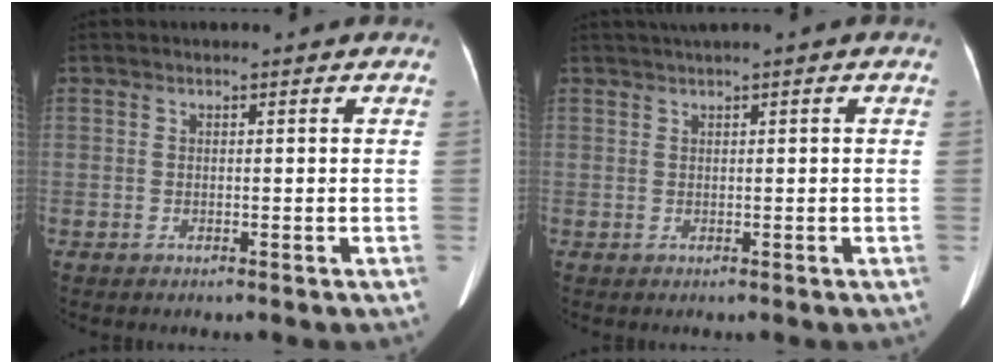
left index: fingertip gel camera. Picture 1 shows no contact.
{"total": 2.0, "force": [1.3, -0.4, 1.4], "torque": [-0.031, 0.016, 0.030]}